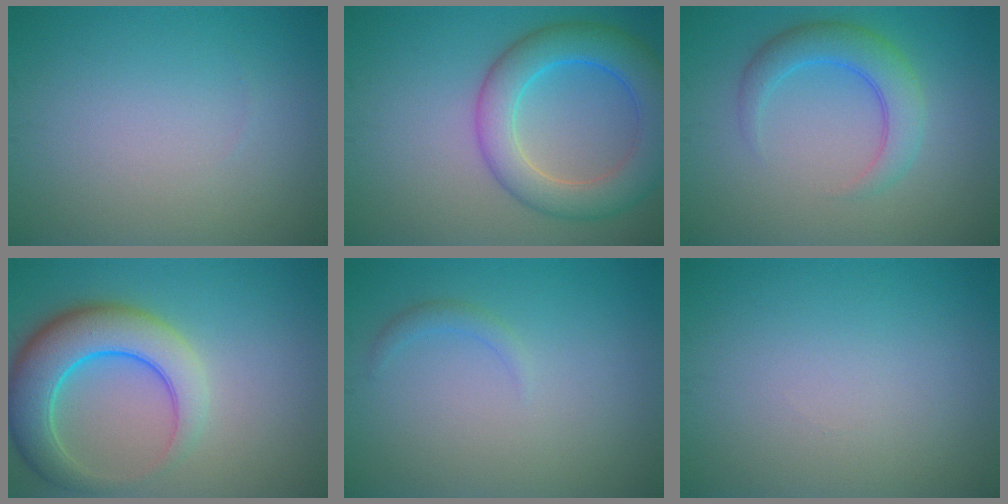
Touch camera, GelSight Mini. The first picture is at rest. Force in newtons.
{"total": 7.0, "press": 7.0, "slide": 0.2}
{"total": 4.2, "press": 4.1, "slide": 0.3}
{"total": 7.6, "press": 7.6, "slide": 0.8}
{"total": 1.0, "press": 1.0, "slide": 0.0}
{"total": 0.0}